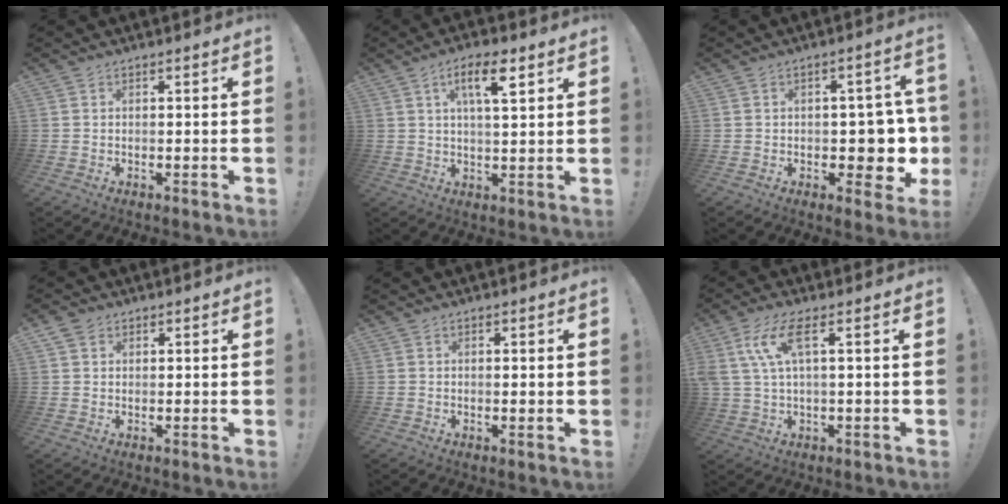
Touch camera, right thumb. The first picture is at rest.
{"total": 9.1, "force": [3.7, 2.7, 7.8], "torque": [-0.130, -0.001, 0.058]}
{"total": 7.1, "force": [-1.3, 5.0, 4.9], "torque": [-0.047, 0.004, -0.017]}
{"total": 2.9, "force": [1.8, 2.0, 0.9], "torque": [-0.007, -0.006, 0.032]}
{"total": 0.8, "force": [0.3, 0.1, 0.7], "torque": [-0.003, -0.004, 0.003]}
{"total": 9.3, "force": [3.0, 2.9, 8.3], "torque": [-0.169, 0.000, 0.058]}